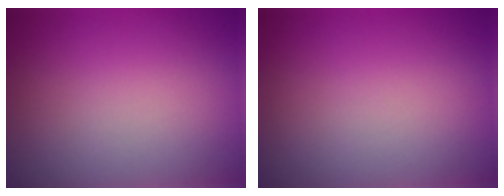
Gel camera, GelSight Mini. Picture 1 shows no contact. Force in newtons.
{"total": 0.0}